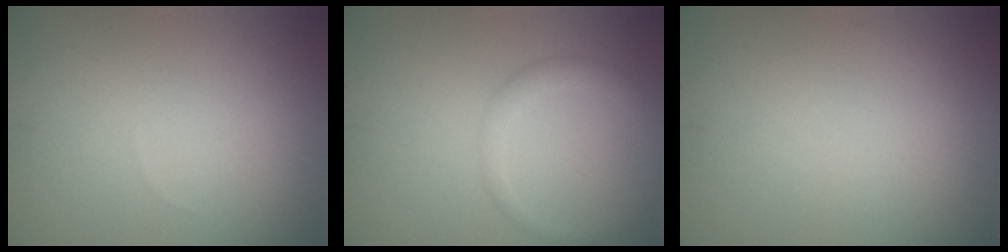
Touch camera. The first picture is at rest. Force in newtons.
{"total": 2.3, "press": 2.3, "slide": 0.1}
{"total": 0.0}